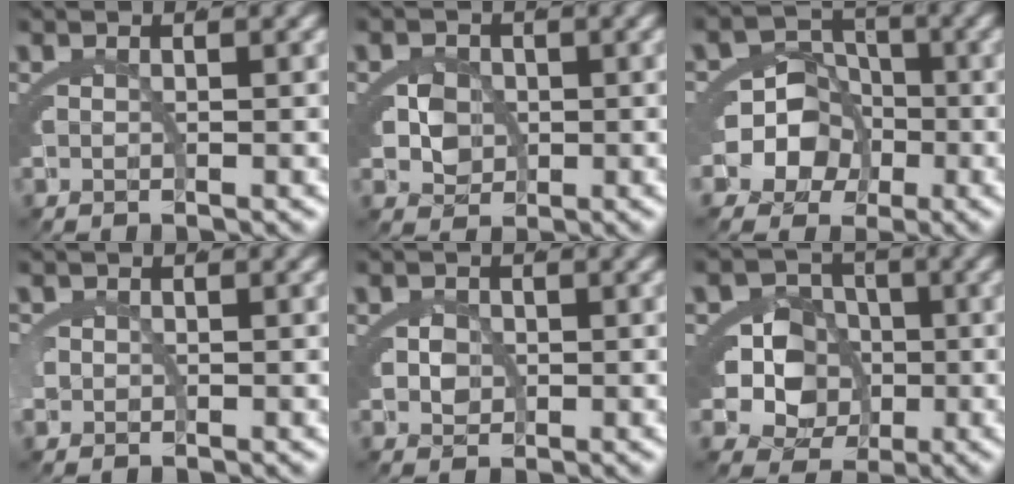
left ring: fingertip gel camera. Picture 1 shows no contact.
{"total": 3.7, "force": [-0.4, 3.1, 2.0], "torque": [-0.042, -0.022, 0.003]}
{"total": 10.3, "force": [-2.3, 8.8, 4.8], "torque": [-0.096, -0.040, -0.038]}
{"total": 1.3, "force": [0.0, 1.2, 0.6], "torque": [-0.024, -0.006, 0.003]}
{"total": 2.1, "force": [-0.2, 1.7, 1.1], "torque": [-0.030, -0.018, 0.004]}
{"total": 10.3, "force": [-1.3, 8.6, 5.5], "torque": [-0.108, -0.049, -0.017]}